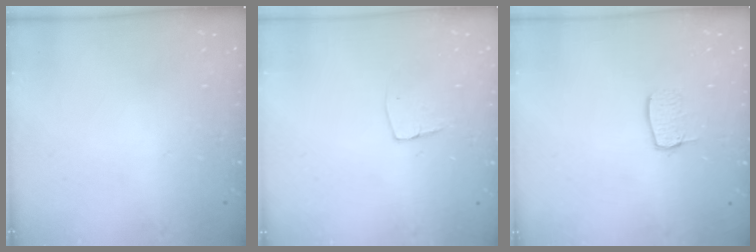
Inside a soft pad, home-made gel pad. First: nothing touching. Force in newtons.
{"total": 4.8, "press": 4.8, "slide": 0.3}
{"total": 6.3, "press": 6.3, "slide": 0.2}